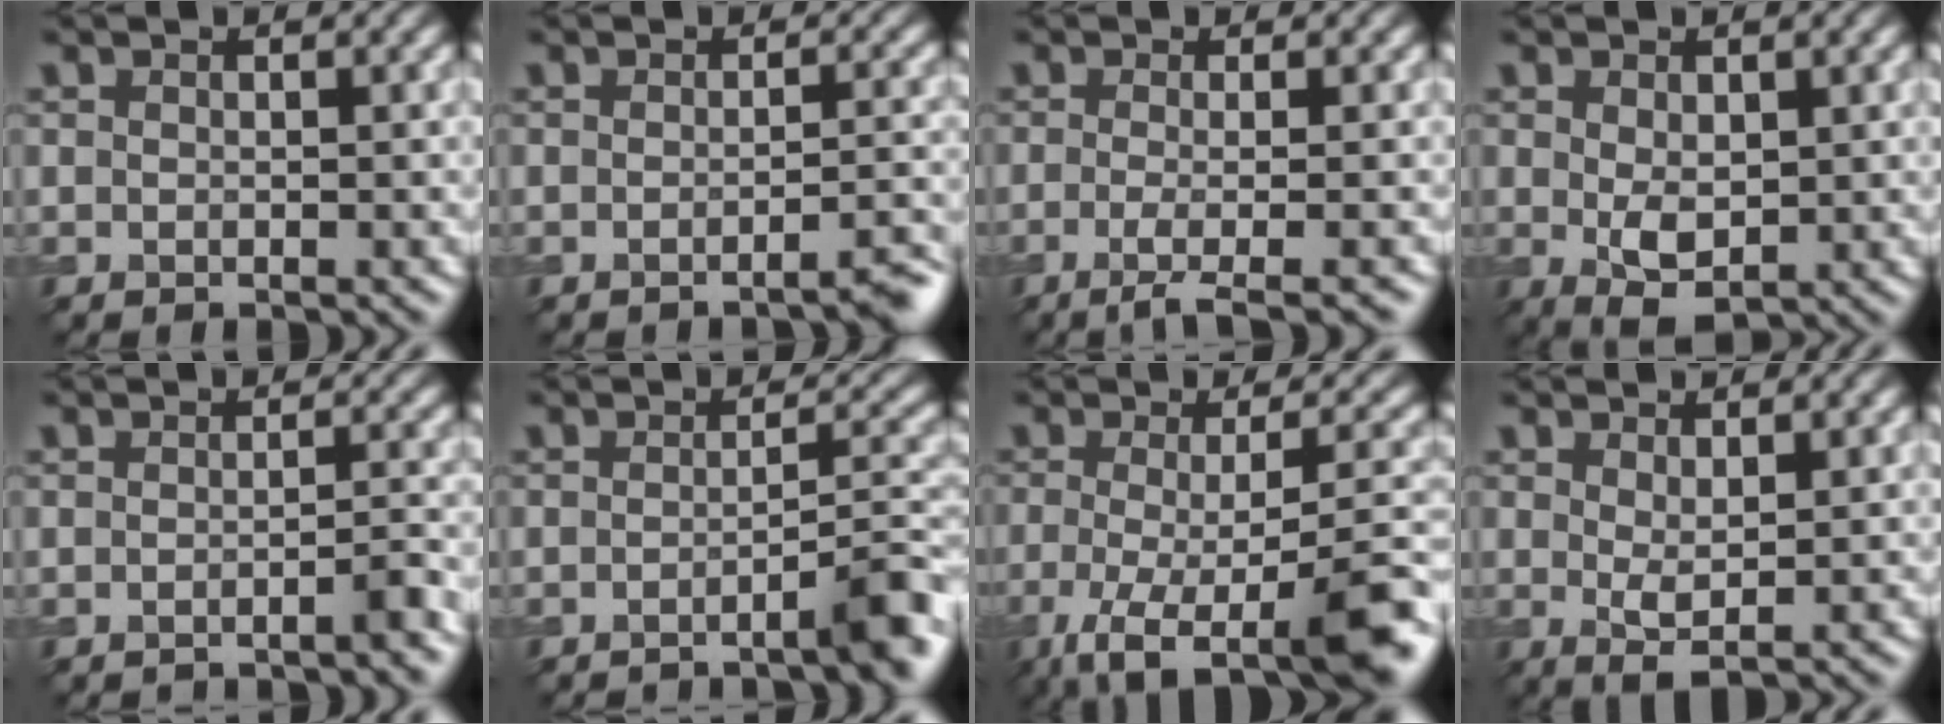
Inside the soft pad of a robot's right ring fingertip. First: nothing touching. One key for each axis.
{"total": 2.5, "fx": -1.7, "fy": 0.4, "fz": 1.8, "tx": -0.013, "ty": 0.007, "tz": -0.032}
{"total": 3.3, "fx": -1.3, "fy": 0.9, "fz": 2.9, "tx": -0.035, "ty": -0.004, "tz": -0.034}
{"total": 3.3, "fx": 0.2, "fy": 1.9, "fz": 2.7, "tx": -0.052, "ty": -0.003, "tz": 0.010}
{"total": 2.2, "fx": -1.8, "fy": 0.2, "fz": 1.3, "tx": -0.007, "ty": 0.002, "tz": -0.033}
{"total": 4.3, "fx": -2.7, "fy": 0.6, "fz": 3.3, "tx": -0.033, "ty": 0.011, "tz": -0.049}
{"total": 11.5, "fx": -5.7, "fy": 3.2, "fz": 9.5, "tx": -0.140, "ty": -0.017, "tz": -0.090}
{"total": 1.8, "fx": 0.7, "fy": 0.5, "fz": 1.6, "tx": -0.032, "ty": -0.008, "tz": 0.016}